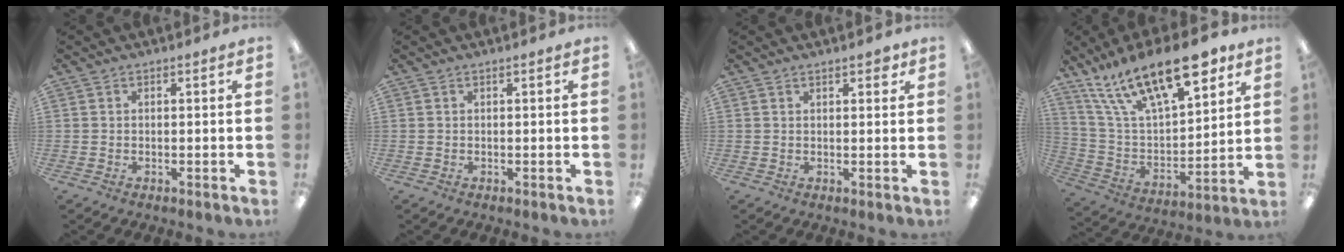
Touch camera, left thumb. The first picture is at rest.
{"total": 0.0}
{"total": 2.2, "force": [1.6, 0.9, 1.2], "torque": [-0.010, -0.005, 0.025]}
{"total": 23.6, "force": [15.6, 9.1, 15.2], "torque": [-0.260, -0.082, 0.270]}